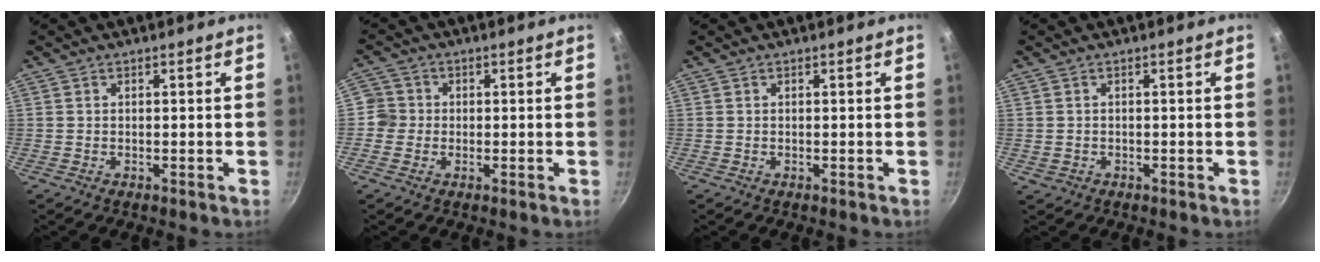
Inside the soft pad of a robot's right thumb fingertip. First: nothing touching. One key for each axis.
{"total": 3.8, "fx": -0.4, "fy": 3.7, "fz": 0.5, "tx": 0.014, "ty": 0.009, "tz": -0.015}
{"total": 0.0}
{"total": 1.0, "fx": -0.3, "fy": 0.9, "fz": 0.3, "tx": -0.008, "ty": 0.006, "tz": 0.000}